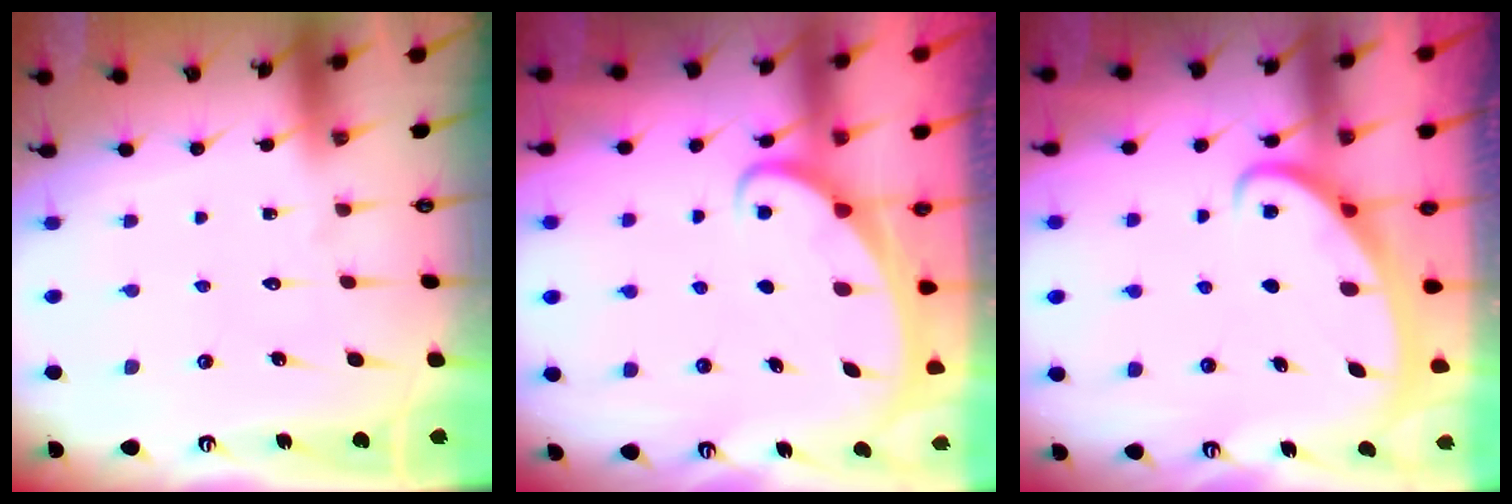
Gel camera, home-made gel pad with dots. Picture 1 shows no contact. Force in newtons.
{"total": 2.4, "press": 2.4, "slide": 0.3}
{"total": 2.6, "press": 2.5, "slide": 0.3}